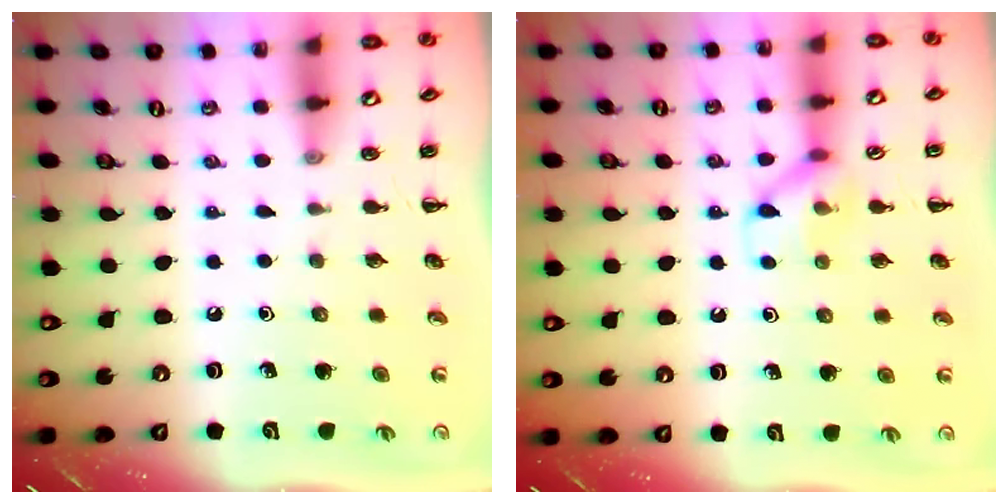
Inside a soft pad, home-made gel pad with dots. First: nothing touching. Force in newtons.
{"total": 8.6, "press": 8.6, "slide": 0.6}